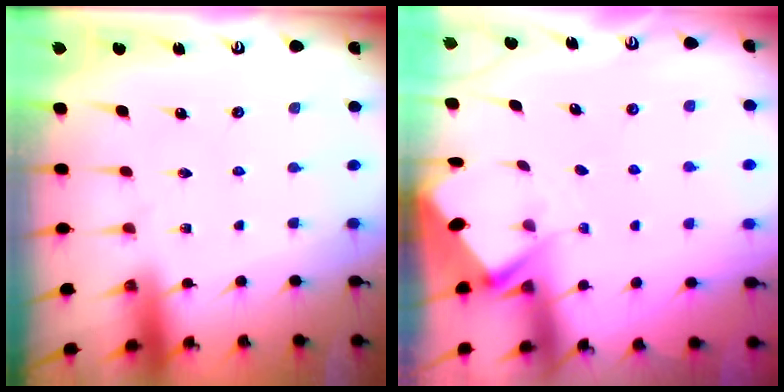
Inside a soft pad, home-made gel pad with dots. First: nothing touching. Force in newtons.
{"total": 2.8, "press": 2.8, "slide": 0.3}